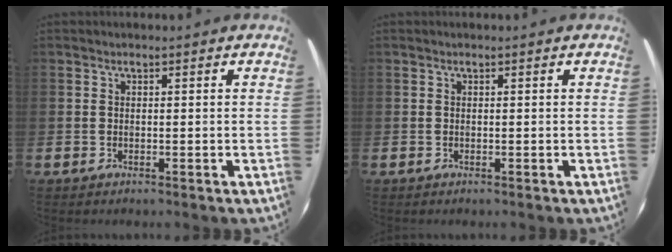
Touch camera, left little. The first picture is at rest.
{"total": 0.0}